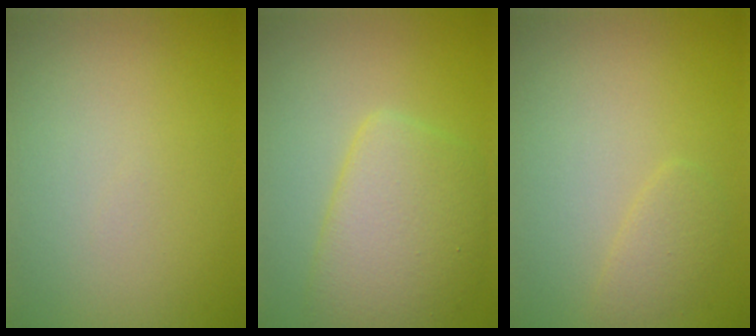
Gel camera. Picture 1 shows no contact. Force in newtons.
{"total": 5.5, "press": 5.4, "slide": 0.2}
{"total": 1.4, "press": 1.4, "slide": 0.1}